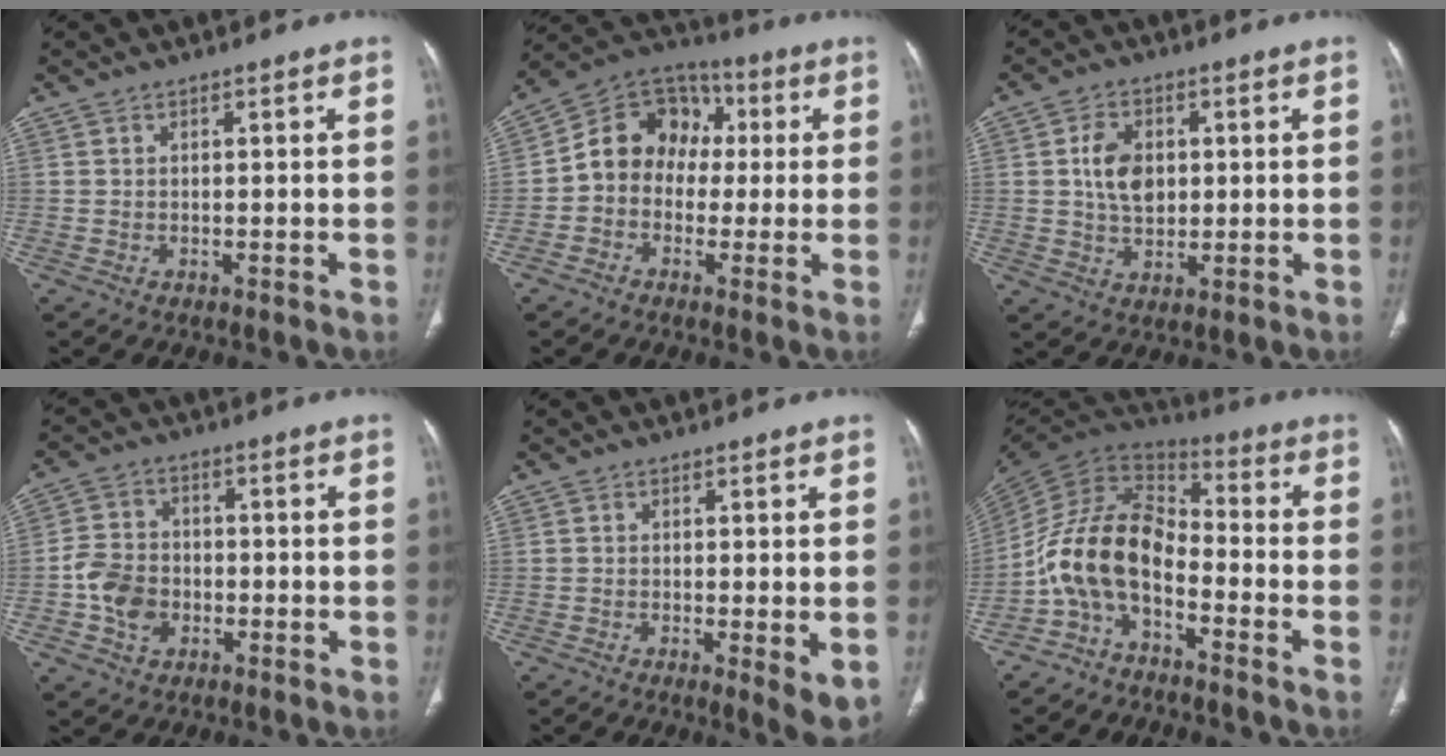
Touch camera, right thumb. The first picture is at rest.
{"total": 12.5, "force": [0.1, 10.5, 6.7], "torque": [-0.075, 0.040, -0.017]}
{"total": 7.4, "force": [1.2, 5.3, 5.1], "torque": [-0.073, -0.006, 0.022]}
{"total": 7.7, "force": [-1.9, 6.2, 4.2], "torque": [-0.061, 0.014, -0.039]}
{"total": 4.7, "force": [-0.7, 1.3, 4.5], "torque": [-0.070, -0.018, -0.011]}
{"total": 12.8, "force": [-5.3, 7.2, 9.2], "torque": [-0.170, 0.078, -0.115]}